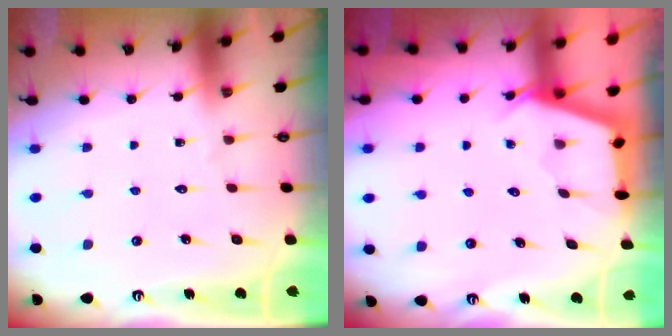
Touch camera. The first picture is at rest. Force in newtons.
{"total": 2.6, "press": 2.6, "slide": 0.3}